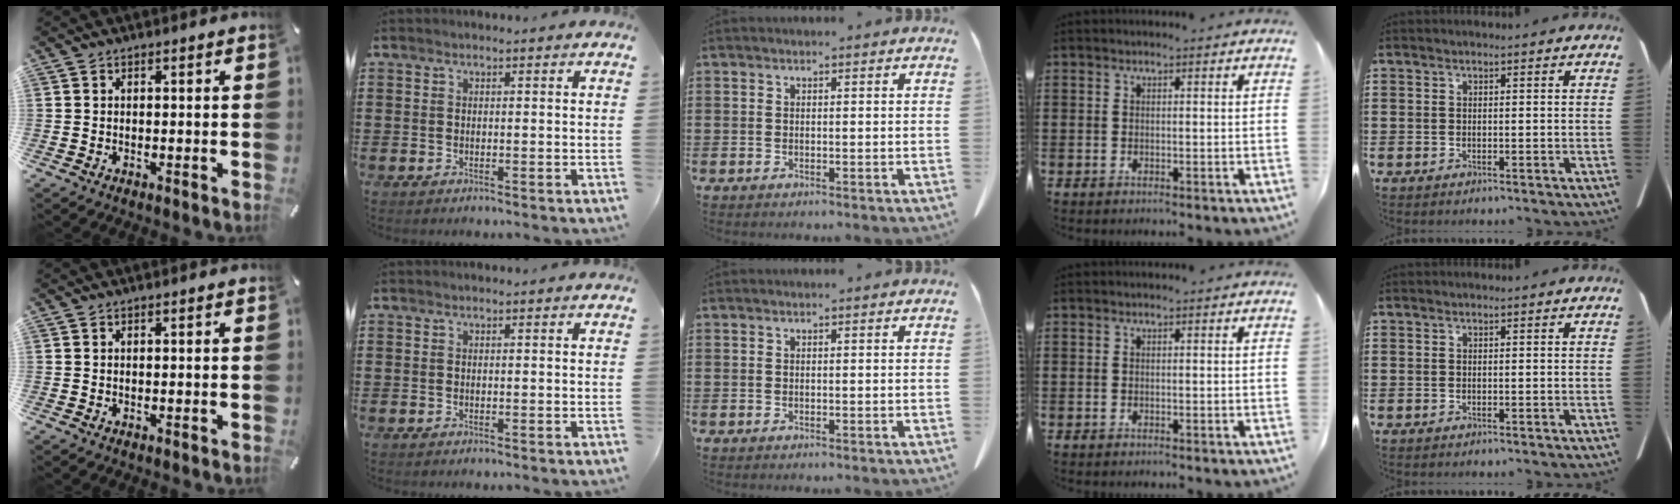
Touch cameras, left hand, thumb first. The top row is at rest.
{}